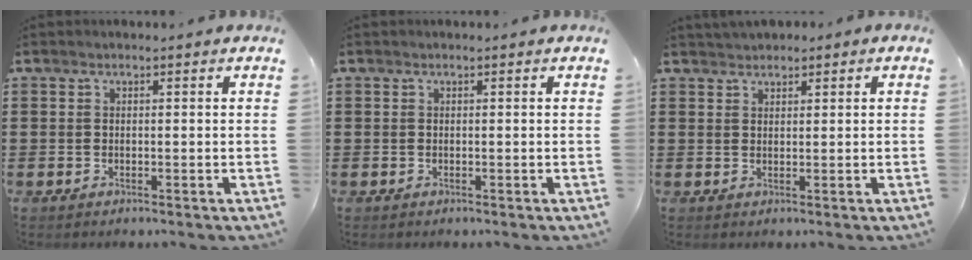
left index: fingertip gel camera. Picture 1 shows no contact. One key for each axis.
{"total": 0.0}
{"total": 1.6, "fx": 1.5, "fy": 0.7, "fz": 0.1, "tx": -0.006, "ty": 0.006, "tz": 0.029}